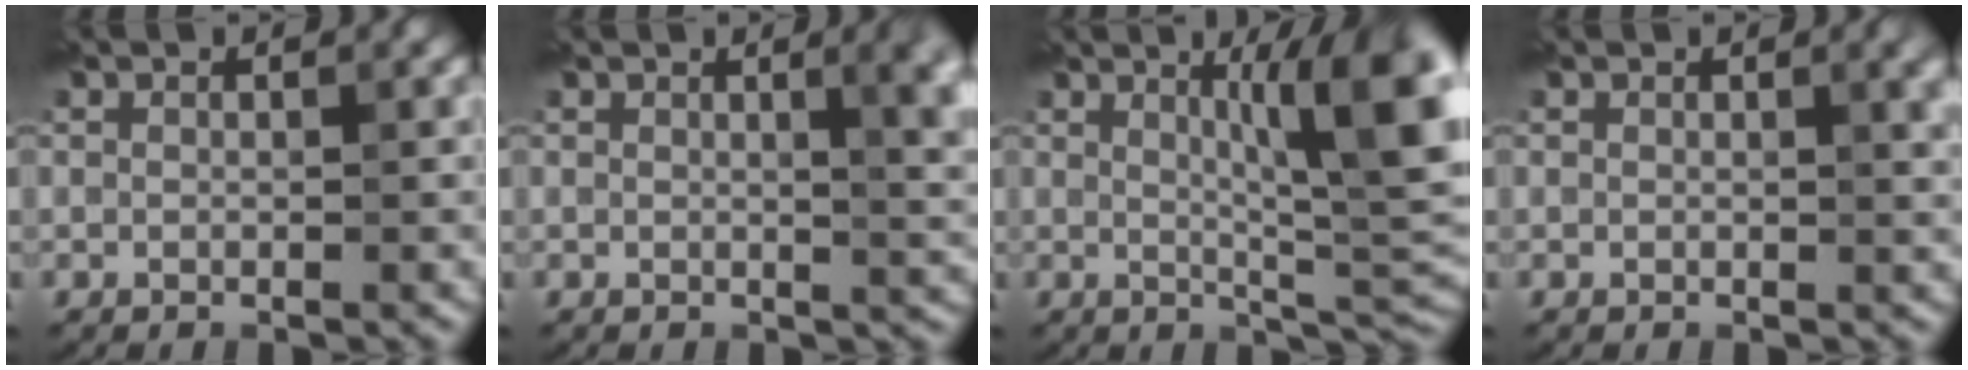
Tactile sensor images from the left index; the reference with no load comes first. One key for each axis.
{"total": 5.5, "fx": 1.5, "fy": 2.1, "fz": 4.9, "tx": -0.044, "ty": 0.005, "tz": 0.025}
{"total": 9.4, "fx": 2.8, "fy": 2.1, "fz": 8.8, "tx": -0.109, "ty": 0.009, "tz": 0.046}
{"total": 2.3, "fx": 1.1, "fy": 0.6, "fz": 2.0, "tx": -0.031, "ty": 0.002, "tz": 0.018}